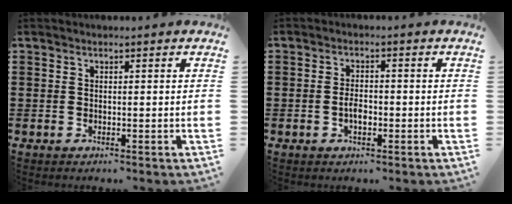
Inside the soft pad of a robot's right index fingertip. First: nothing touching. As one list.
[{"total": 2.6, "force": [-0.7, 1.1, 2.2], "torque": [-0.041, 0.001, -0.012]}]